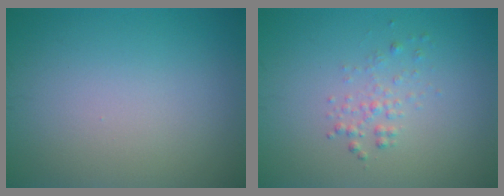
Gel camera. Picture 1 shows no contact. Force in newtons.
{"total": 1.4, "press": 1.4, "slide": 0.0}